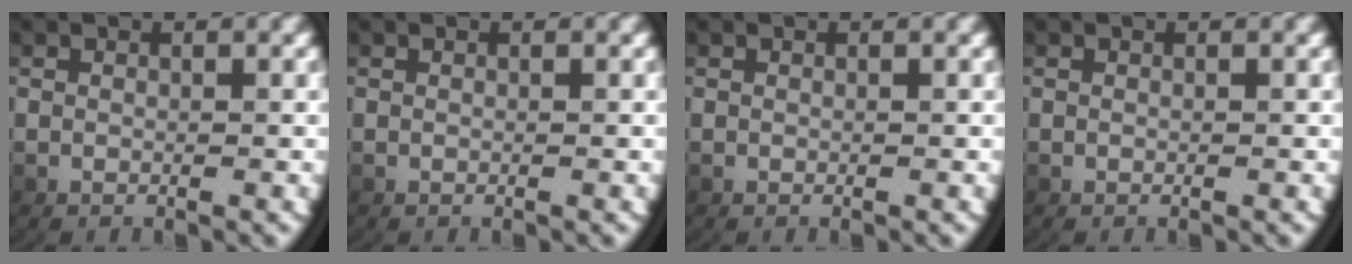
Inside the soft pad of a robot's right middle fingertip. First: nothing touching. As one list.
[{"total": 0.0}, {"total": 0.0}, {"total": 0.0}]